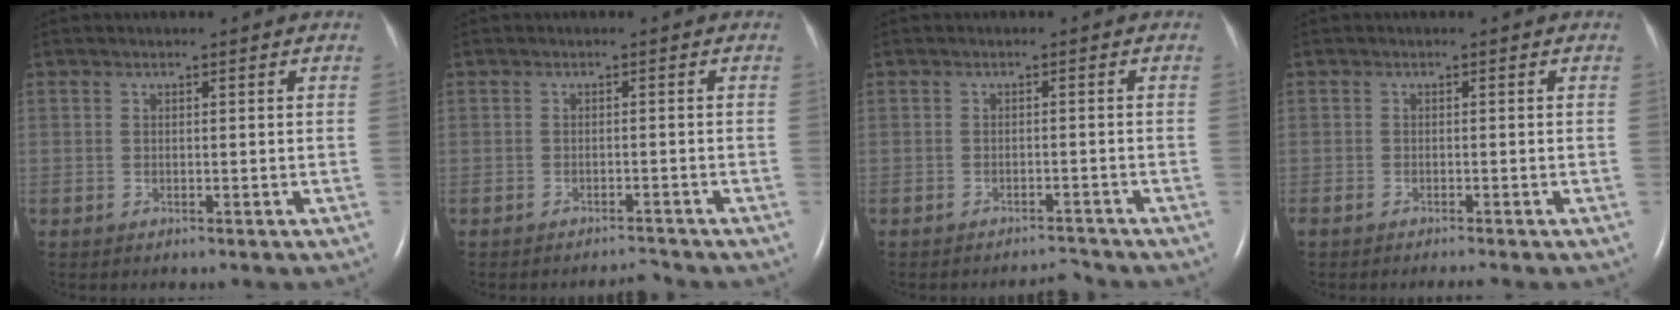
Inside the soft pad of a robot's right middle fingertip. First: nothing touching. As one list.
[{"total": 1.7, "force": [-1.7, -0.1, 0.1], "torque": [-0.002, -0.009, -0.024]}, {"total": 2.2, "force": [-2.2, 0.0, 0.0], "torque": [0.000, -0.008, -0.031]}, {"total": 1.8, "force": [-1.6, -0.1, 0.9], "torque": [-0.017, -0.005, -0.025]}]